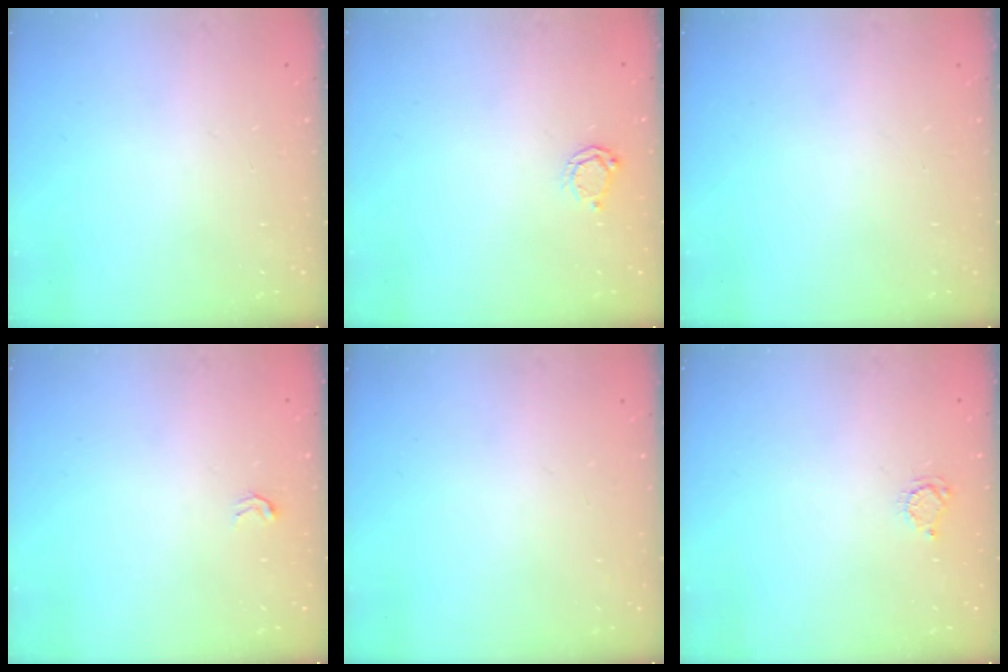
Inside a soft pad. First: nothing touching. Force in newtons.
{"total": 3.8, "press": 3.8, "slide": 0.5}
{"total": 0.0}
{"total": 2.5, "press": 2.5, "slide": 0.5}
{"total": 0.0}
{"total": 3.9, "press": 3.8, "slide": 0.4}